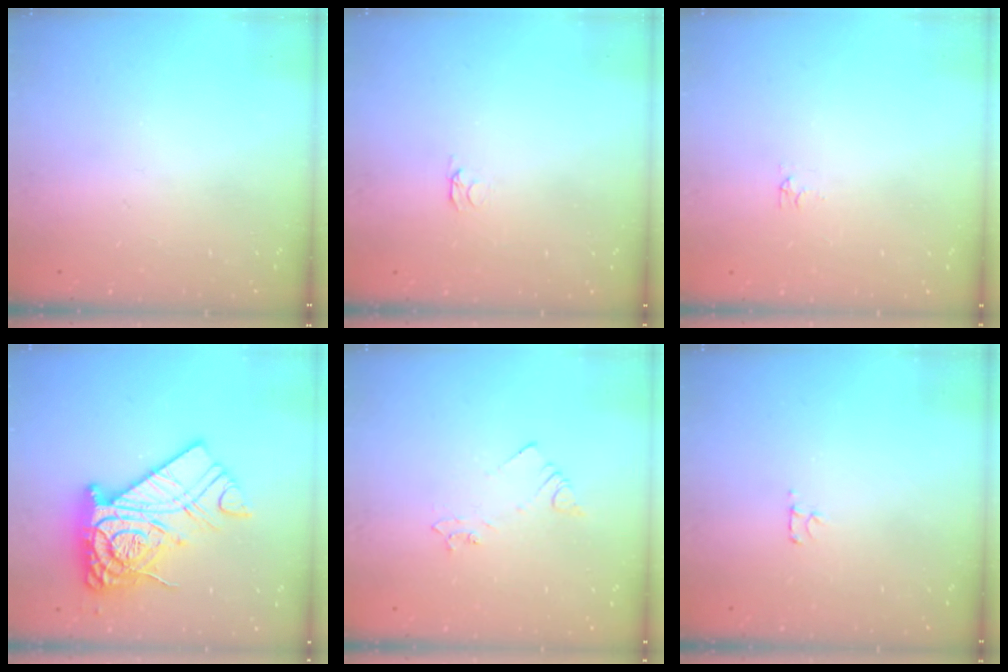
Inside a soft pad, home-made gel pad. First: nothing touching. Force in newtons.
{"total": 2.1, "press": 2.0, "slide": 0.3}
{"total": 2.9, "press": 2.9, "slide": 0.5}
{"total": 18.8, "press": 18.7, "slide": 1.5}
{"total": 2.5, "press": 2.5, "slide": 0.3}
{"total": 3.1, "press": 3.1, "slide": 0.4}